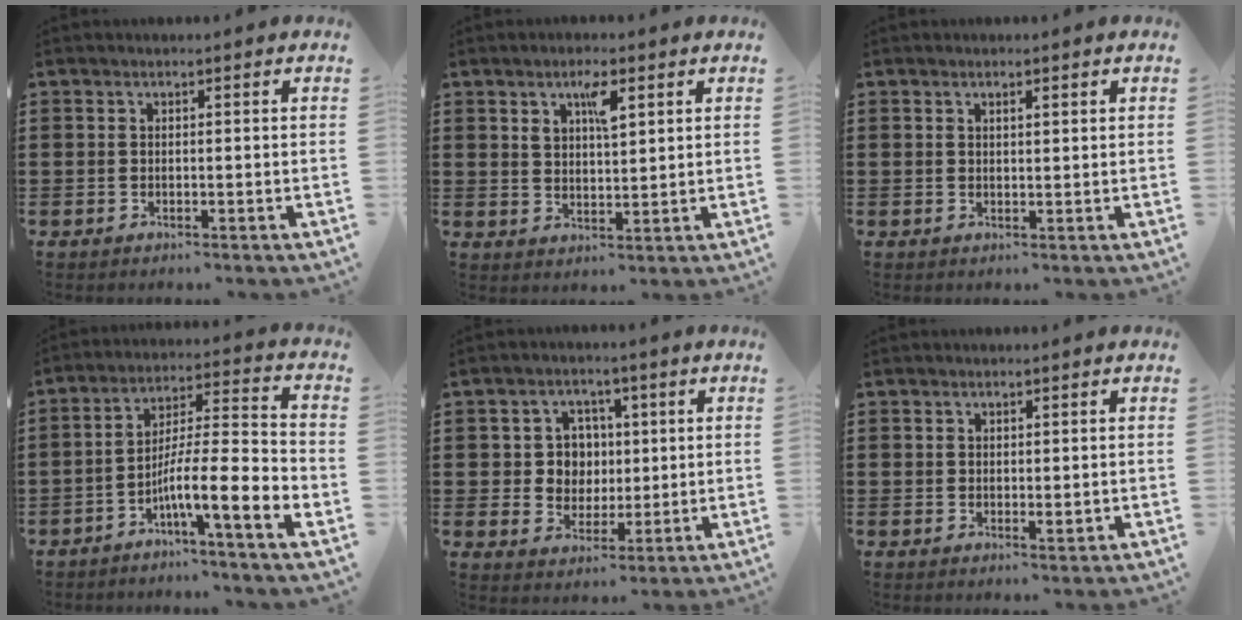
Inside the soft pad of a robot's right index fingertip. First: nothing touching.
{"total": 4.3, "force": [2.3, 1.5, 3.3], "torque": [-0.057, 0.002, 0.035]}
{"total": 0.9, "force": [0.5, 0.3, 0.7], "torque": [-0.014, 0.003, 0.008]}
{"total": 9.1, "force": [-4.8, 0.8, 7.7], "torque": [-0.132, -0.011, -0.092]}
{"total": 5.6, "force": [0.9, 5.2, 1.8], "torque": [-0.052, 0.016, 0.013]}
{"total": 1.0, "force": [0.3, 0.5, 0.8], "torque": [-0.016, 0.000, 0.007]}